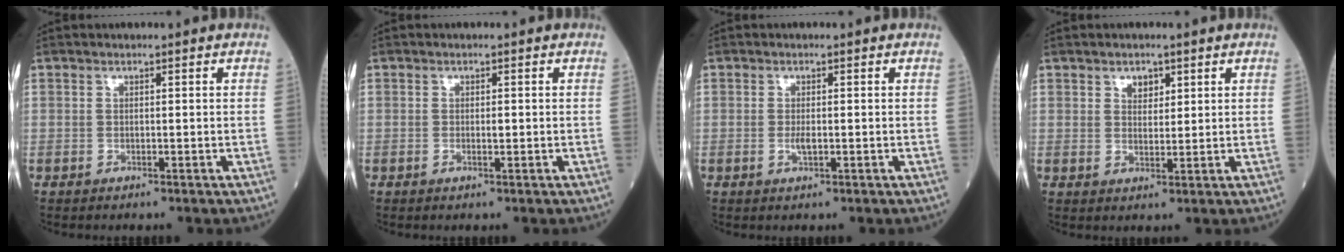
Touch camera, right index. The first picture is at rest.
{"total": 0.9, "force": [-0.1, 0.2, 0.9], "torque": [-0.017, -0.001, -0.001]}
{"total": 1.3, "force": [-0.3, 0.3, 1.3], "torque": [-0.028, -0.002, -0.004]}
{"total": 2.5, "force": [1.5, 1.5, 1.3], "torque": [-0.016, -0.001, 0.027]}